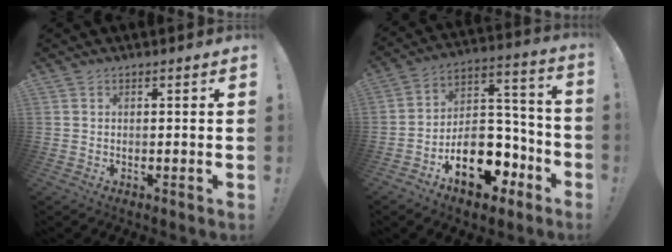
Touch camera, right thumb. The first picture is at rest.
{"total": 17.9, "force": [-9.1, 11.5, 10.2], "torque": [-0.126, 0.065, -0.139]}